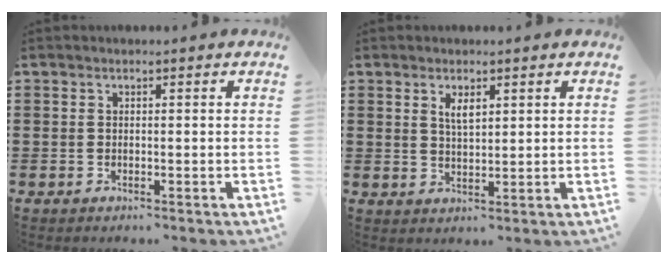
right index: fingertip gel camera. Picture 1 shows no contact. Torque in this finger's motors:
{"motor_torque": [0.04, -0.02, 0.21, 0.08]}